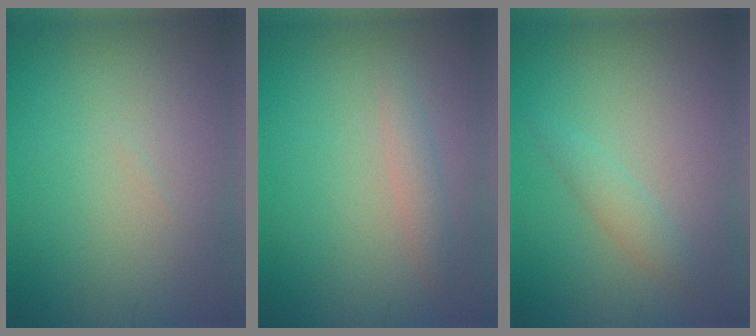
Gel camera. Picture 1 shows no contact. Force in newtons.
{"total": 1.3, "press": 1.3, "slide": 0.1}
{"total": 1.5, "press": 1.5, "slide": 0.1}